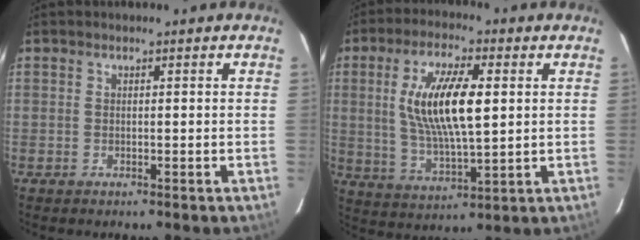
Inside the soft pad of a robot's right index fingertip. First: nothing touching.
{"total": 13.8, "force": [2.5, 4.4, 12.8], "torque": [-0.245, 0.002, 0.052]}